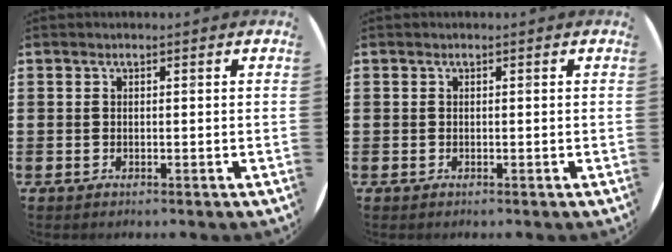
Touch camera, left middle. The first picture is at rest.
{"total": 0.0}